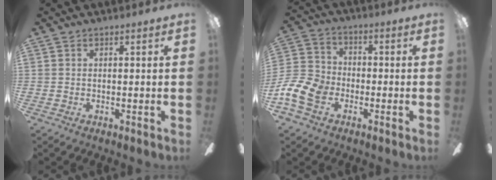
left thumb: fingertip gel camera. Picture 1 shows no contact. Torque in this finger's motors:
{"motor_torque": [-0.45, 0.67, 0.69, 0.35, 0.18]}